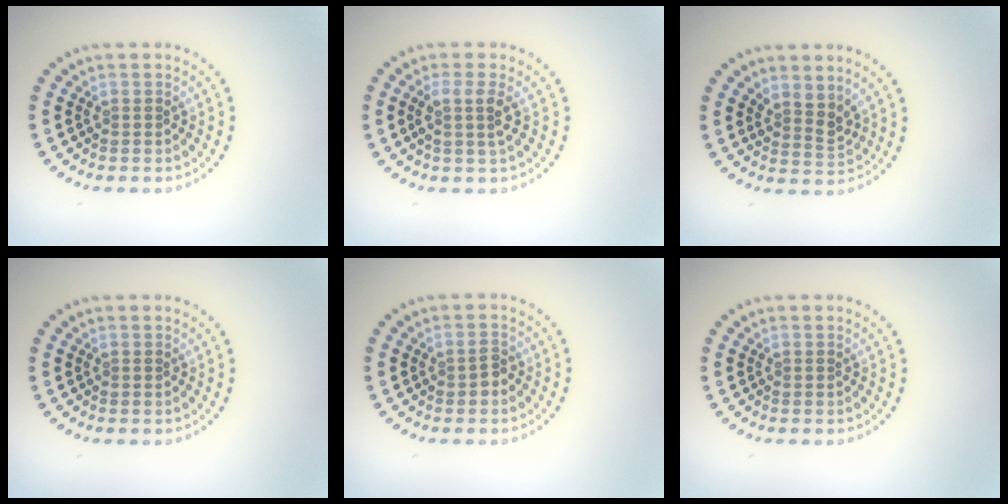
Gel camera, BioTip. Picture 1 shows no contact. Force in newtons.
{"total": 2.2, "press": 1.7, "slide": 1.3}
{"total": 2.2, "press": 1.7, "slide": 1.4}
{"total": 0.0}
{"total": 1.3, "press": 1.3, "slide": 0.2}
{"total": 0.0}